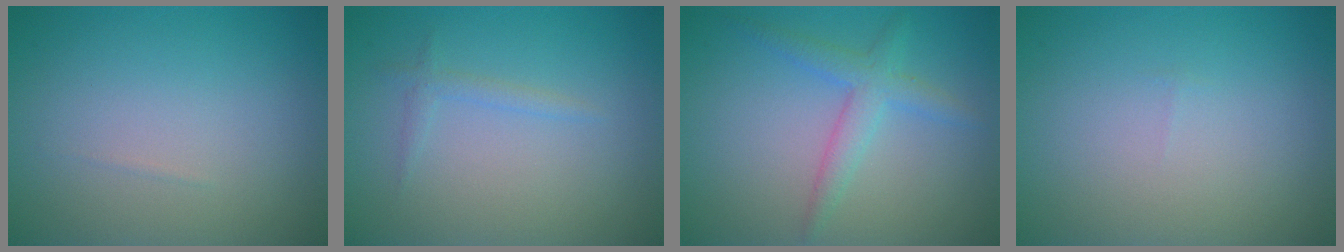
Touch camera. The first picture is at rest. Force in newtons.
{"total": 1.0, "press": 1.0, "slide": 0.1}
{"total": 2.6, "press": 2.6, "slide": 0.1}
{"total": 0.0}